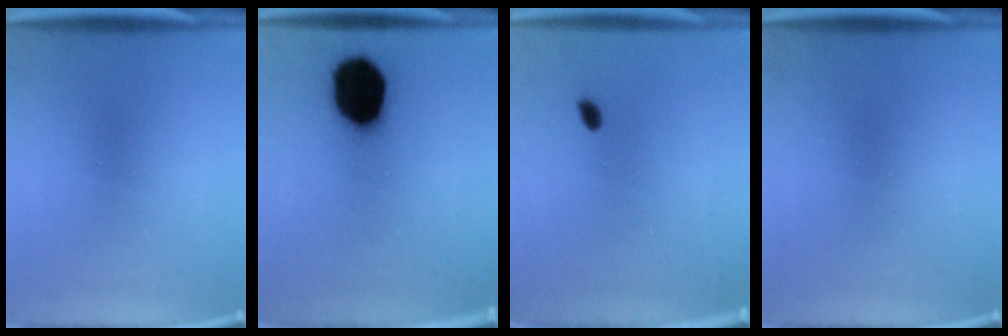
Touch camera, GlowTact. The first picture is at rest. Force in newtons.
{"total": 18.9}
{"total": 1.3}
{"total": 0.0}